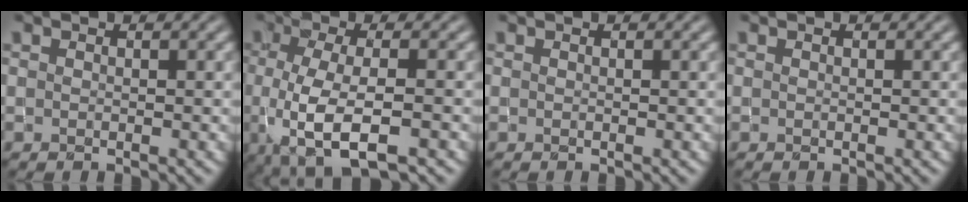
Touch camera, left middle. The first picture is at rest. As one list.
[{"total": 6.5, "force": [-2.1, 2.3, 5.7], "torque": [-0.112, -0.008, -0.037]}, {"total": 0.0}, {"total": 0.0}]